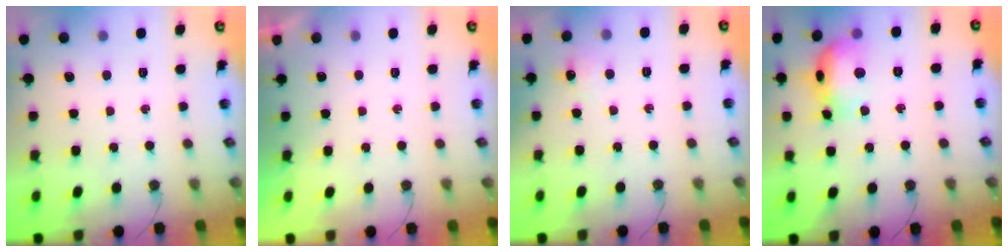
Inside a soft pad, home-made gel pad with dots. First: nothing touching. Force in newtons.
{"total": 0.0}
{"total": 6.6, "press": 6.5, "slide": 0.8}
{"total": 15.0, "press": 15.0, "slide": 1.3}